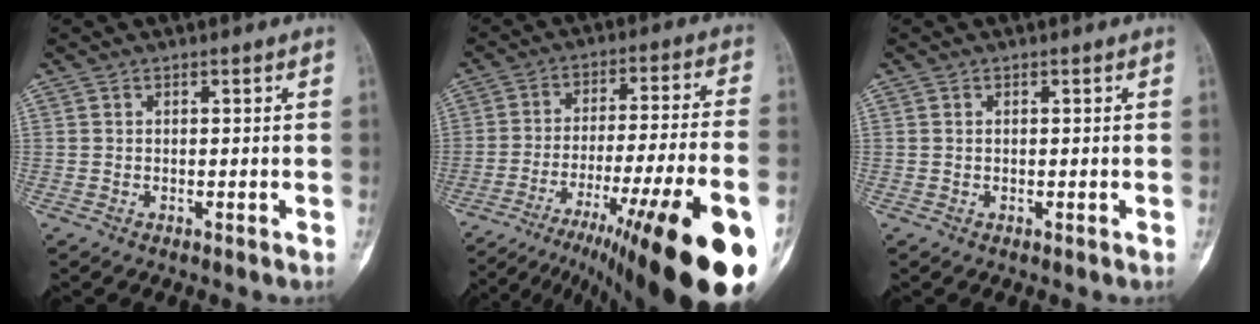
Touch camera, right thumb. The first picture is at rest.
{"total": 29.3, "force": [-16.9, 4.4, 23.5], "torque": [-0.304, 0.034, -0.256]}
{"total": 0.0}